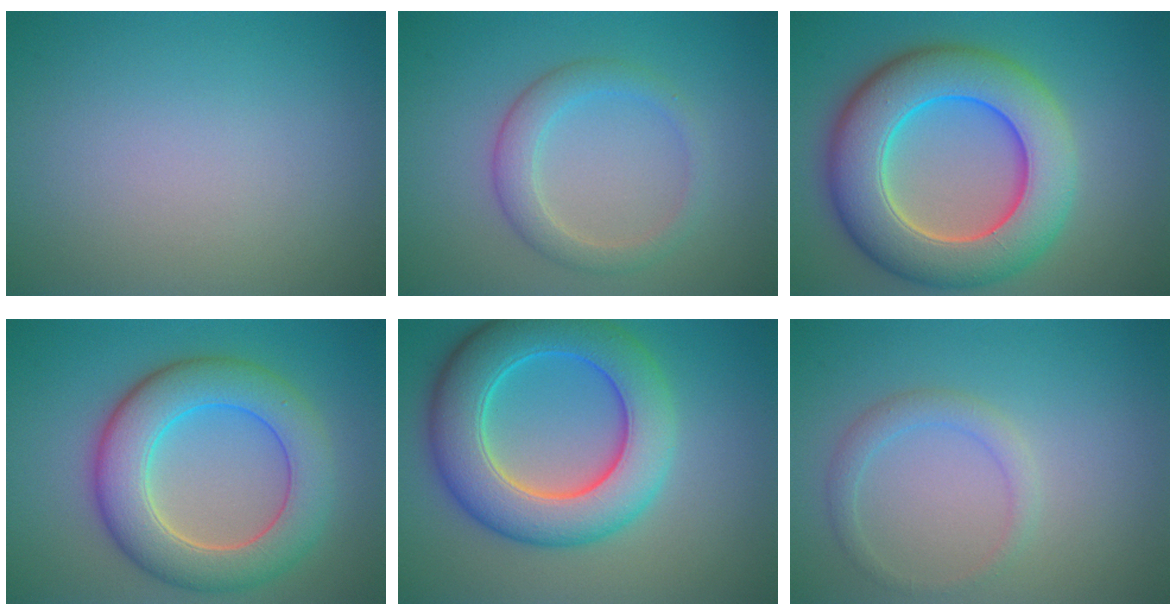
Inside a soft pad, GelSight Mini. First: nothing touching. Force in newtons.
{"total": 2.8, "press": 2.8, "slide": 0.2}
{"total": 10.7, "press": 10.7, "slide": 0.2}
{"total": 7.9, "press": 7.9, "slide": 0.5}
{"total": 9.1, "press": 9.1, "slide": 0.3}
{"total": 1.7, "press": 1.7, "slide": 0.2}